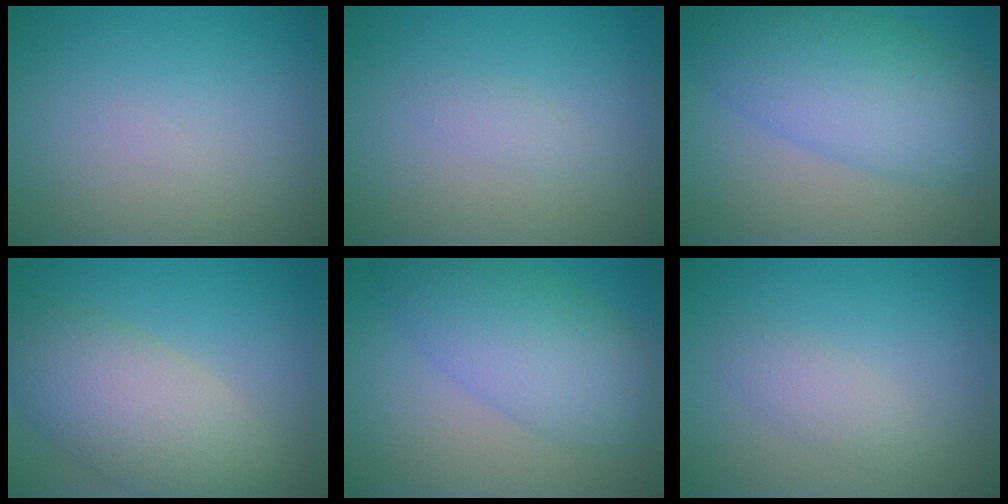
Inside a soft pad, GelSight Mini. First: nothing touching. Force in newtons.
{"total": 0.9, "press": 0.9, "slide": 0.0}
{"total": 8.5, "press": 8.5, "slide": 0.2}
{"total": 7.1, "press": 7.1, "slide": 0.4}
{"total": 6.8, "press": 6.8, "slide": 0.3}
{"total": 1.6, "press": 1.6, "slide": 0.1}